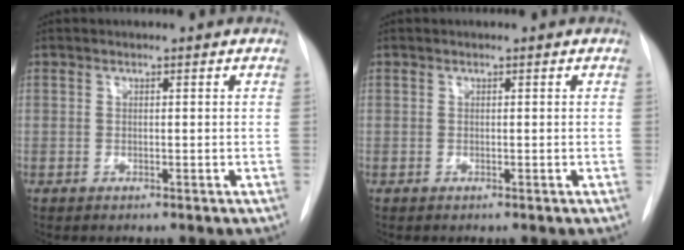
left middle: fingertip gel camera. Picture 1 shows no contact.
{"total": 0.0}